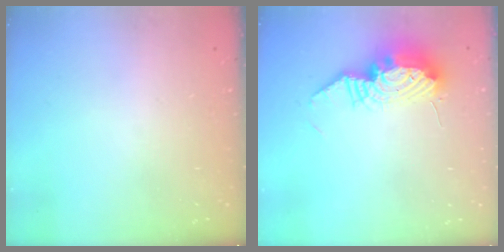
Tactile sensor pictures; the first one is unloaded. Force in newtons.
{"total": 13.1, "press": 13.1, "slide": 1.0}